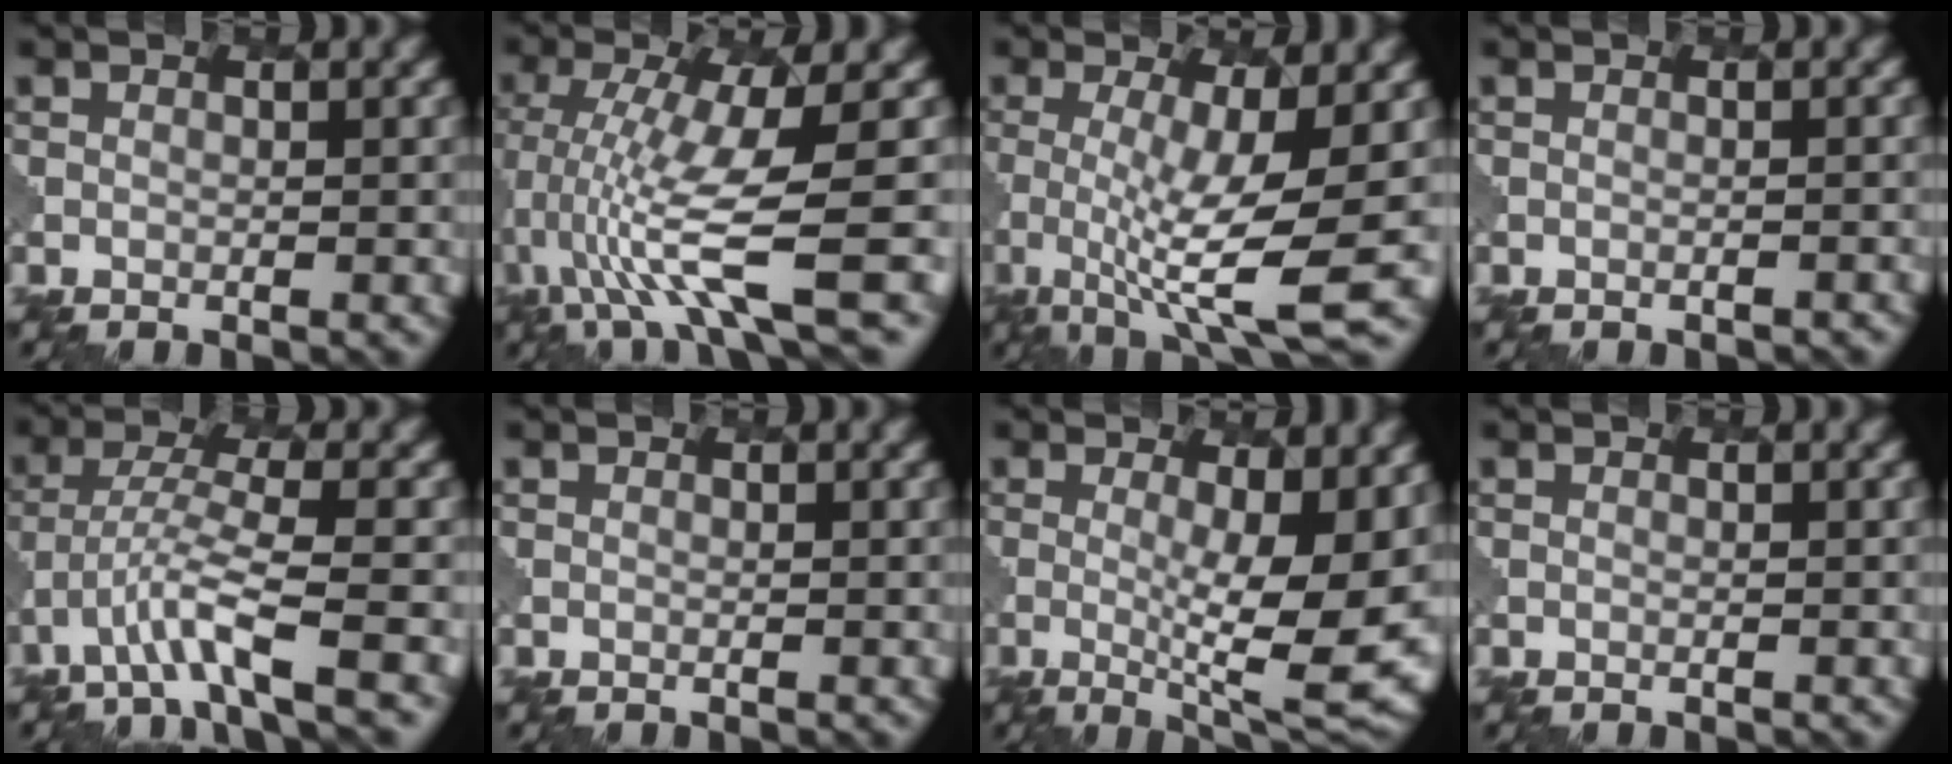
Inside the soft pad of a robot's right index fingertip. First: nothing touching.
{"total": 8.2, "force": [-1.7, 1.4, 7.9], "torque": [-0.153, -0.003, -0.030]}
{"total": 7.7, "force": [-1.1, 1.5, 7.4], "torque": [-0.130, -0.012, -0.023]}
{"total": 1.0, "force": [-0.8, 0.3, 0.5], "torque": [0.008, 0.009, -0.015]}
{"total": 4.6, "force": [-2.5, 0.5, 3.8], "torque": [-0.078, 0.003, -0.056]}
{"total": 0.0}
{"total": 9.8, "force": [0.2, 2.4, 9.5], "torque": [-0.134, -0.018, 0.007]}
{"total": 0.0}